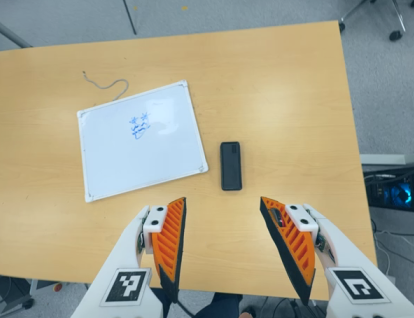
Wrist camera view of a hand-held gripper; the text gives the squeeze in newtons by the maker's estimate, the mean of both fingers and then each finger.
{"total": 0.0}